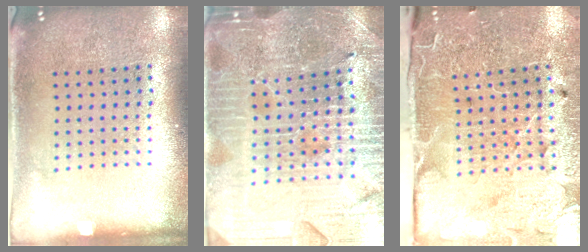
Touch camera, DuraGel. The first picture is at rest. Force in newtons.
{"total": 4.5, "press": 4.3, "slide": 1.3}
{"total": 3.7, "press": 3.6, "slide": 1.0}